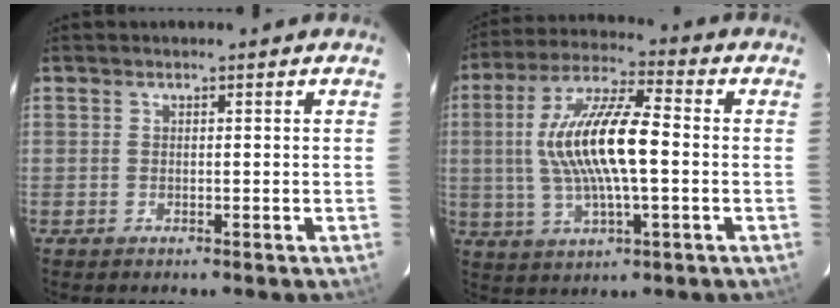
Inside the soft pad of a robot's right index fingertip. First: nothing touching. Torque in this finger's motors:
{"motor_torque": [1.56, 0.21, 1.05, 0.21]}